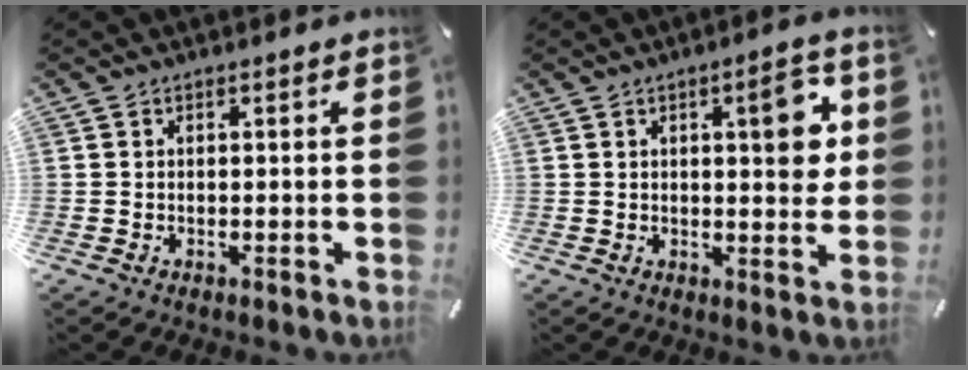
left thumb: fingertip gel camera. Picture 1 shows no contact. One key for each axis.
{"total": 9.0, "fx": 2.6, "fy": 3.3, "fz": 8.0, "tx": -0.096, "ty": -0.014, "tz": 0.033}